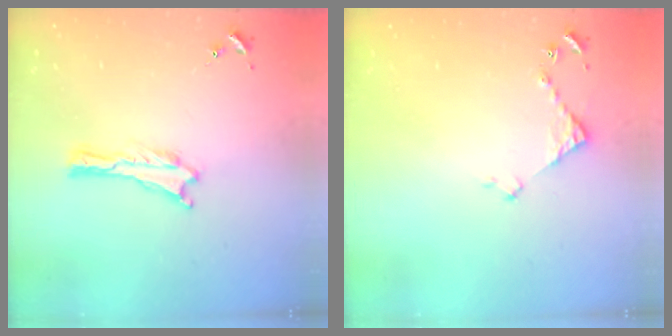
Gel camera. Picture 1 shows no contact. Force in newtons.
{"total": 3.7, "press": 3.6, "slide": 0.3}